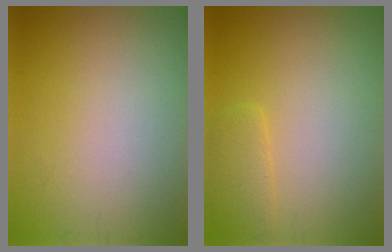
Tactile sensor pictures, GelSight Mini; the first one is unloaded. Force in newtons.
{"total": 2.0, "press": 2.0, "slide": 0.2}